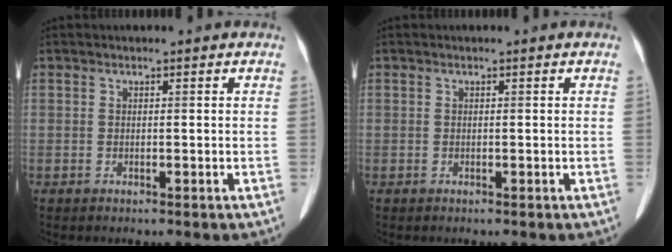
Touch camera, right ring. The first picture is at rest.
{"total": 0.0}